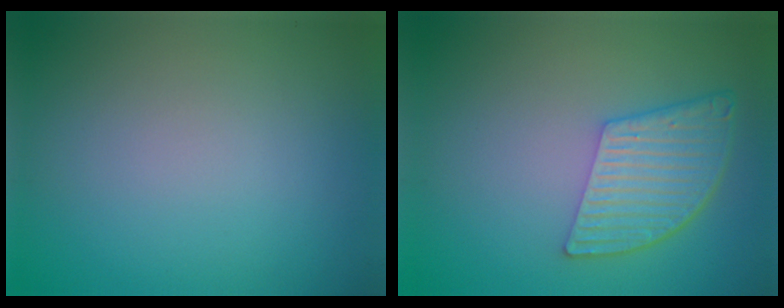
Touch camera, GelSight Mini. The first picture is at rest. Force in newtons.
{"total": 5.6, "press": 4.1, "slide": 3.8}